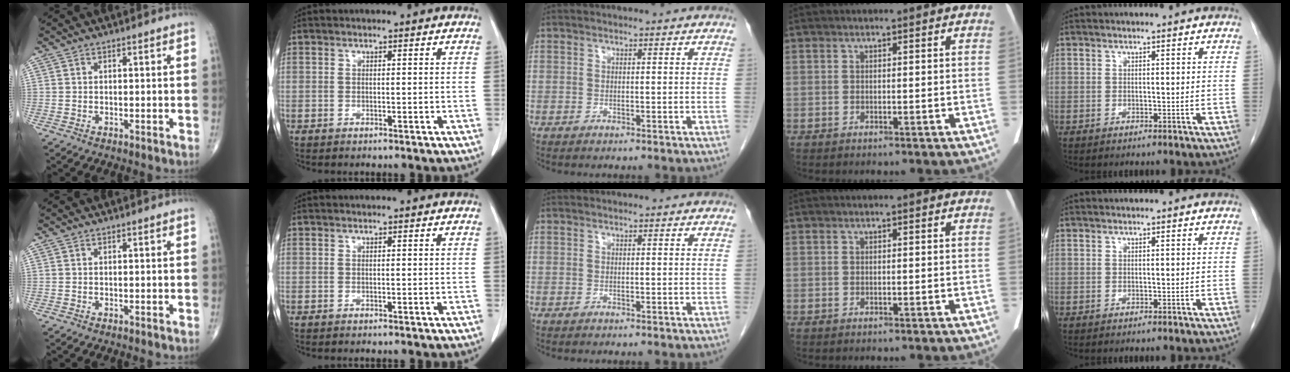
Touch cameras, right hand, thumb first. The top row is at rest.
{}